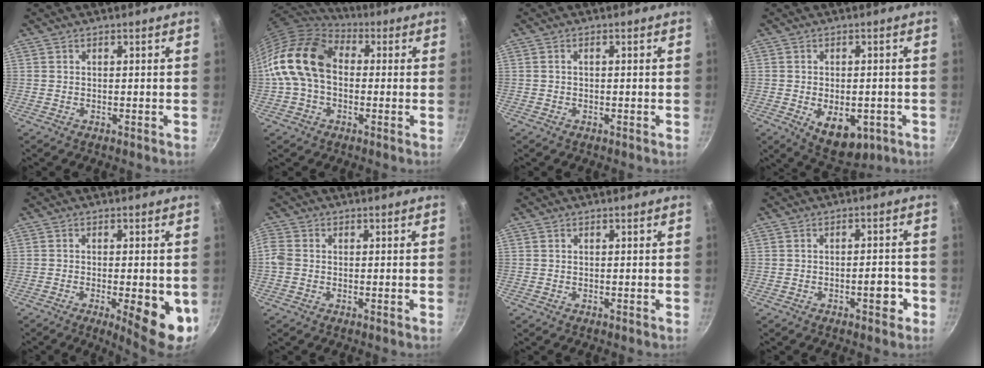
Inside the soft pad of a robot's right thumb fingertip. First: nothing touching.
{"total": 16.4, "force": [0.4, 11.6, 11.6], "torque": [-0.196, 0.036, -0.009]}
{"total": 0.7, "force": [-0.1, 0.4, 0.6], "torque": [-0.013, 0.006, -0.001]}
{"total": 9.7, "force": [-3.0, 5.8, 7.3], "torque": [-0.073, 0.001, -0.026]}
{"total": 11.0, "force": [-3.0, 3.3, 10.0], "torque": [-0.123, -0.001, -0.035]}
{"total": 3.4, "force": [-0.5, 2.8, 1.9], "torque": [-0.043, 0.005, -0.019]}
{"total": 0.0}
{"total": 6.4, "force": [-3.2, 1.9, 5.3], "torque": [-0.061, 0.030, -0.043]}